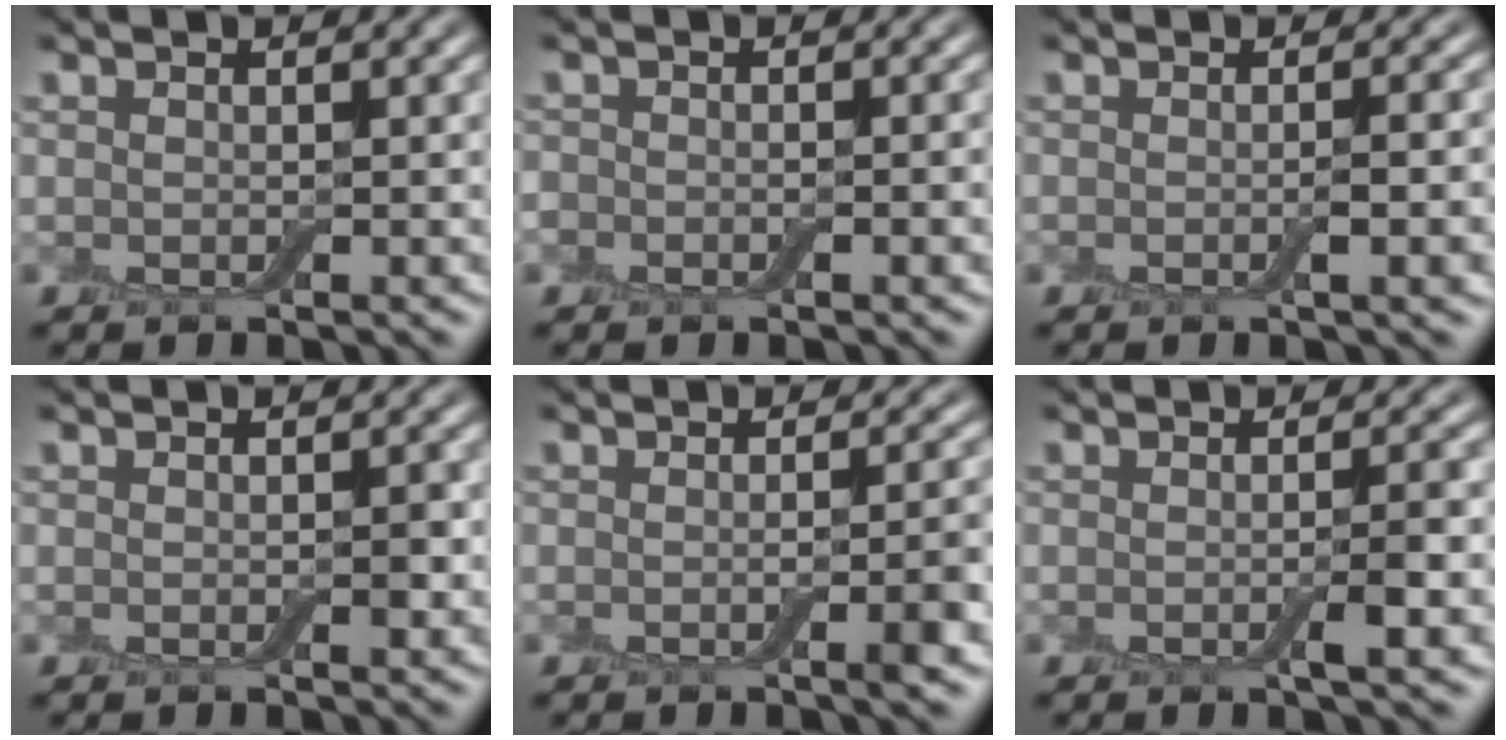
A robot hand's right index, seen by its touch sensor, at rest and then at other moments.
{"total": 1.9, "force": [-0.8, 1.3, 1.2], "torque": [-0.004, 0.002, -0.011]}
{"total": 2.7, "force": [-0.5, 0.6, 2.5], "torque": [-0.033, 0.002, -0.012]}
{"total": 1.1, "force": [-0.2, 0.5, 1.0], "torque": [-0.014, -0.001, -0.002]}
{"total": 3.6, "force": [-0.8, 0.9, 3.4], "torque": [-0.042, 0.003, -0.017]}
{"total": 2.7, "force": [-0.6, 0.4, 2.6], "torque": [-0.041, -0.001, -0.014]}